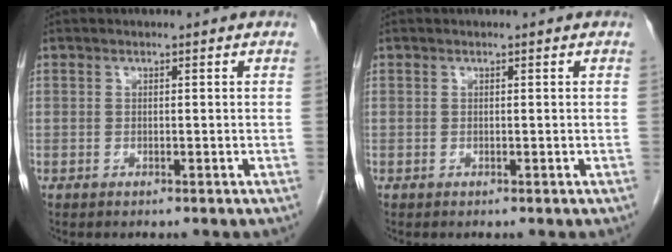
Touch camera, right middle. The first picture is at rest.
{"total": 0.0}